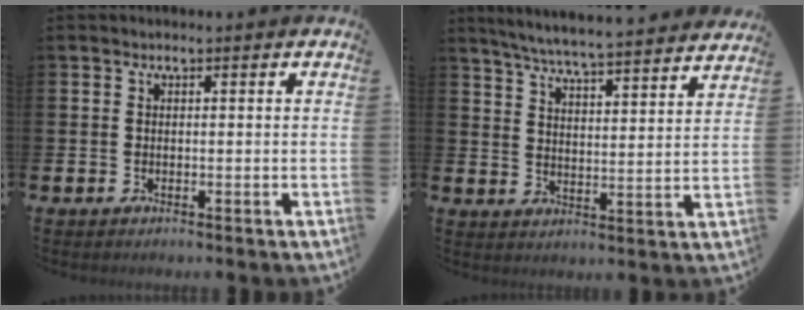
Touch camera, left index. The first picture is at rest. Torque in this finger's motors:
{"motor_torque": [0.99, -1.15, 0.55, 0.12]}